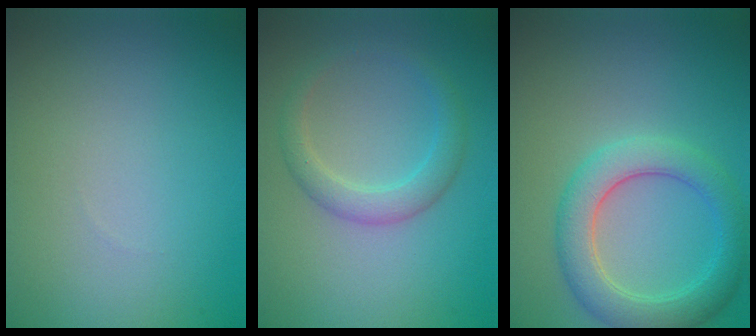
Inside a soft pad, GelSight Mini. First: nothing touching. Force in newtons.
{"total": 2.6, "press": 2.6, "slide": 0.1}
{"total": 4.7, "press": 4.7, "slide": 0.2}